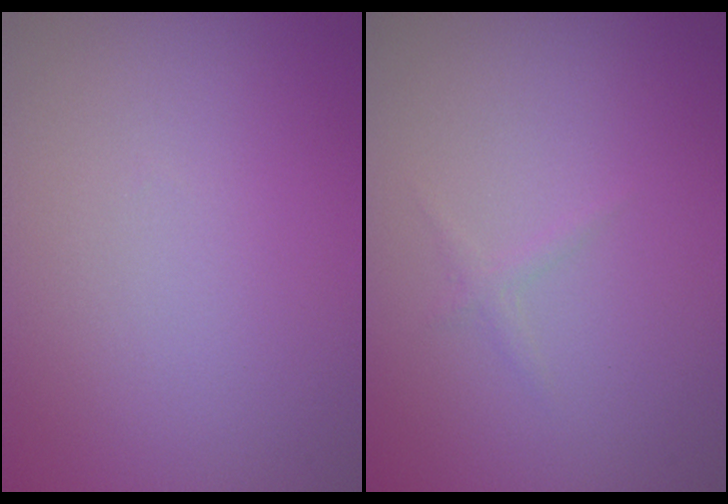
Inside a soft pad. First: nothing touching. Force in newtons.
{"total": 0.7, "press": 0.7, "slide": 0.1}